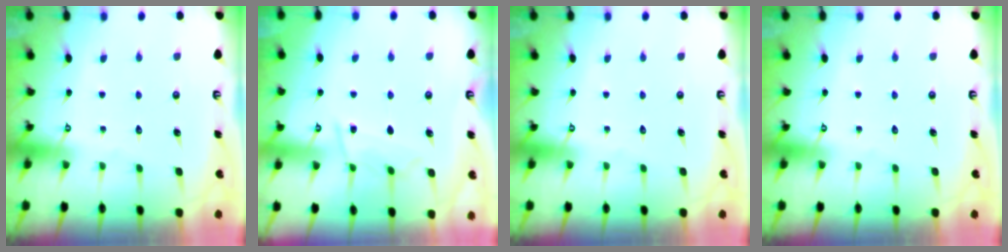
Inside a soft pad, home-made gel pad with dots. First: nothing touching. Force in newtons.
{"total": 8.0, "press": 7.9, "slide": 0.8}
{"total": 0.0}
{"total": 0.0}